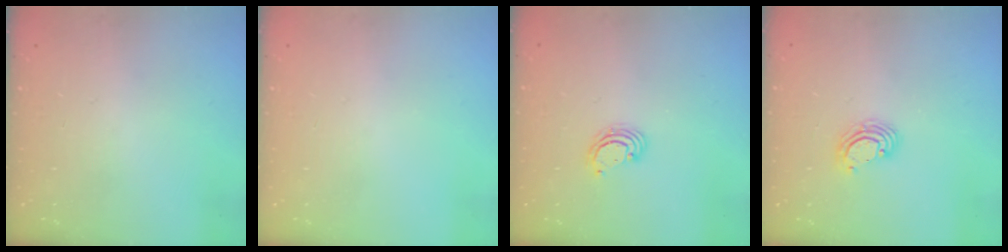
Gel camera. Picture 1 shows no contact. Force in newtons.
{"total": 0.0}
{"total": 3.2, "press": 3.2, "slide": 0.3}
{"total": 3.6, "press": 3.6, "slide": 0.2}